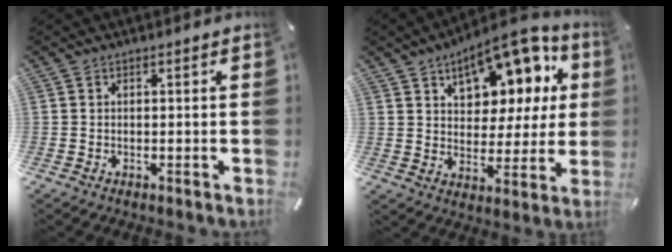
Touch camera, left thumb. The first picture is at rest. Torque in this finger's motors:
{"motor_torque": [0.94, 0.93, 1.87, -0.91, 0.15]}